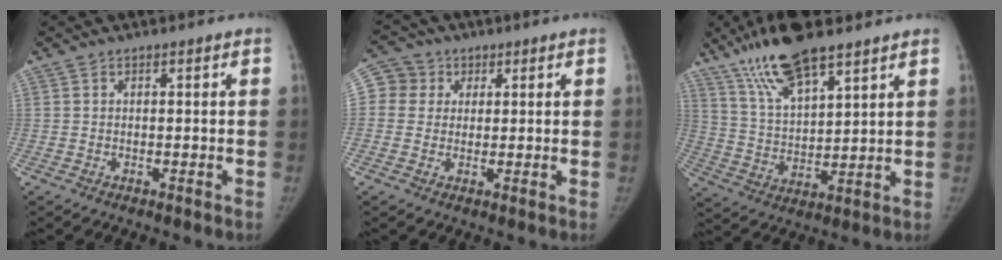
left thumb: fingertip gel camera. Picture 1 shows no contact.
{"total": 6.5, "force": [1.8, 6.2, 0.8], "torque": [0.005, 0.013, 0.029]}
{"total": 14.4, "force": [10.4, 3.9, 9.2], "torque": [-0.165, -0.038, 0.205]}